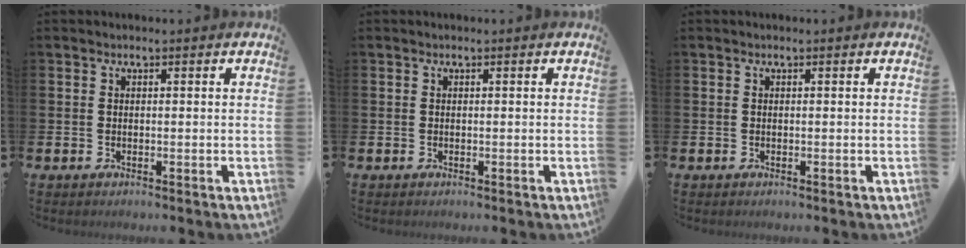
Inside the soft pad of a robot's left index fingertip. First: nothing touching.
{"total": 0.0}
{"total": 0.0}